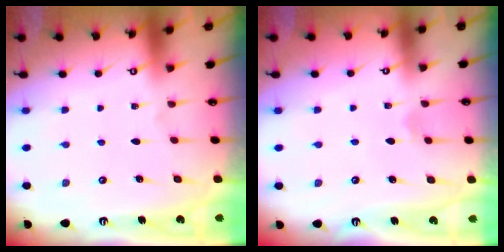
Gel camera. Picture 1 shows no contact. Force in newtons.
{"total": 1.9, "press": 1.8, "slide": 0.6}